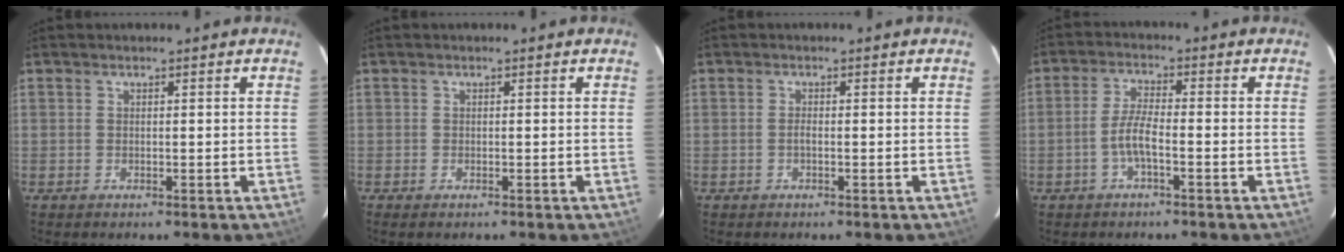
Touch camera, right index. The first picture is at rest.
{"total": 0.7, "force": [-0.6, 0.3, 0.3], "torque": [-0.007, -0.004, -0.011]}
{"total": 0.8, "force": [-0.3, 0.2, 0.7], "torque": [-0.013, 0.000, -0.007]}
{"total": 4.3, "force": [-1.9, 0.7, 3.8], "torque": [-0.083, 0.005, -0.037]}